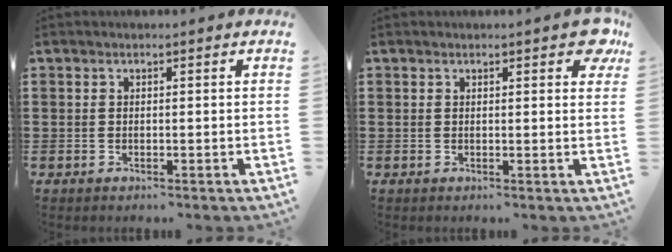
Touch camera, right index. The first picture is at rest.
{"total": 2.4, "force": [1.4, 0.9, 1.7], "torque": [-0.013, -0.002, 0.019]}